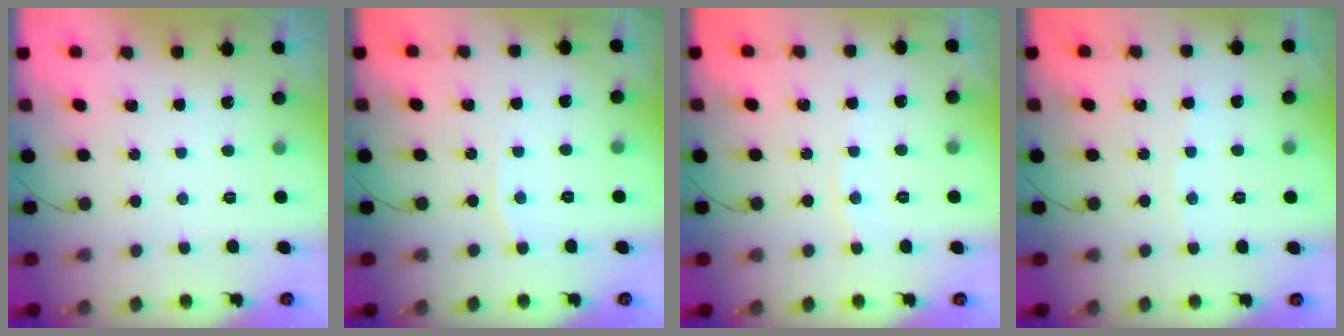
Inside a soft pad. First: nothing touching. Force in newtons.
{"total": 3.3, "press": 3.3, "slide": 0.5}
{"total": 5.6, "press": 5.6, "slide": 0.7}
{"total": 1.5, "press": 1.5, "slide": 0.2}